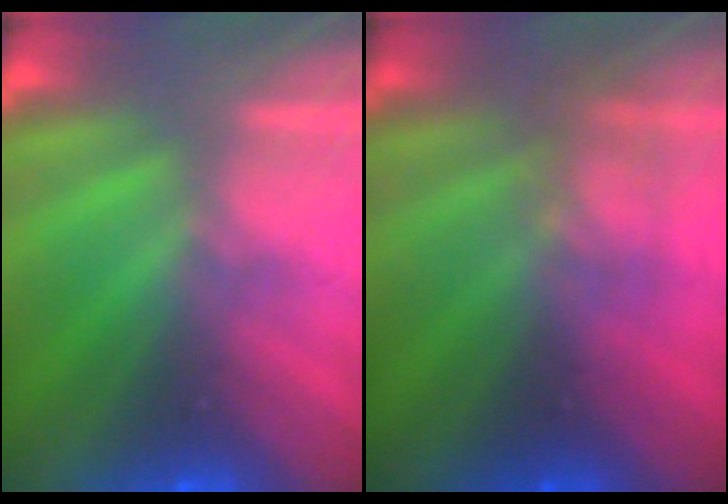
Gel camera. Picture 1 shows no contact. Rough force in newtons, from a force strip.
{"total": 2.4}